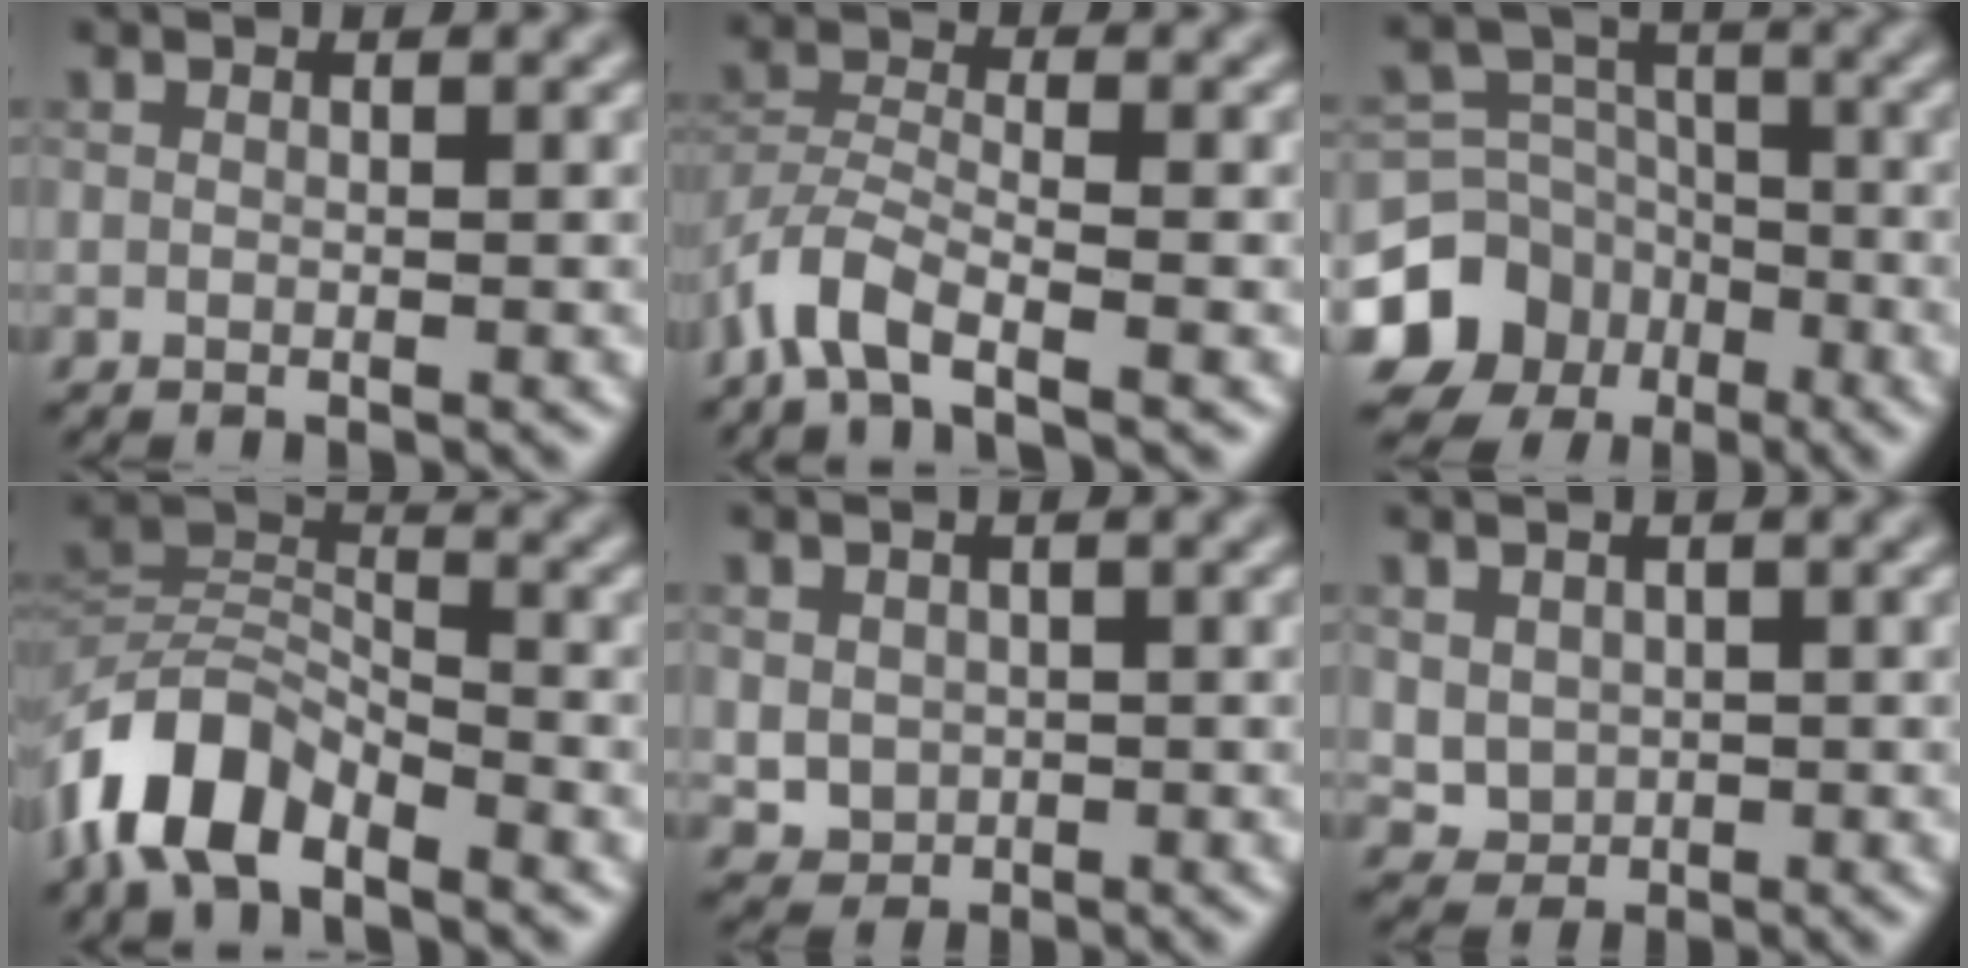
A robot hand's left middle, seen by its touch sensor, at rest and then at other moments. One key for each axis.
{"total": 4.2, "fx": -3.1, "fy": 1.1, "fz": 2.6, "tx": -0.052, "ty": 0.000, "tz": -0.073}
{"total": 13.2, "fx": -7.1, "fy": 10.9, "fz": 2.7, "tx": -0.070, "ty": -0.047, "tz": -0.136}
{"total": 6.7, "fx": -4.6, "fy": 3.2, "fz": 3.8, "tx": -0.066, "ty": 0.005, "tz": -0.098}
{"total": 2.1, "fx": 0.2, "fy": 1.9, "fz": 1.0, "tx": -0.023, "ty": -0.003, "tz": 0.007}
{"total": 2.1, "fx": 0.4, "fy": 1.8, "fz": 0.9, "tx": -0.022, "ty": -0.004, "tz": 0.013}